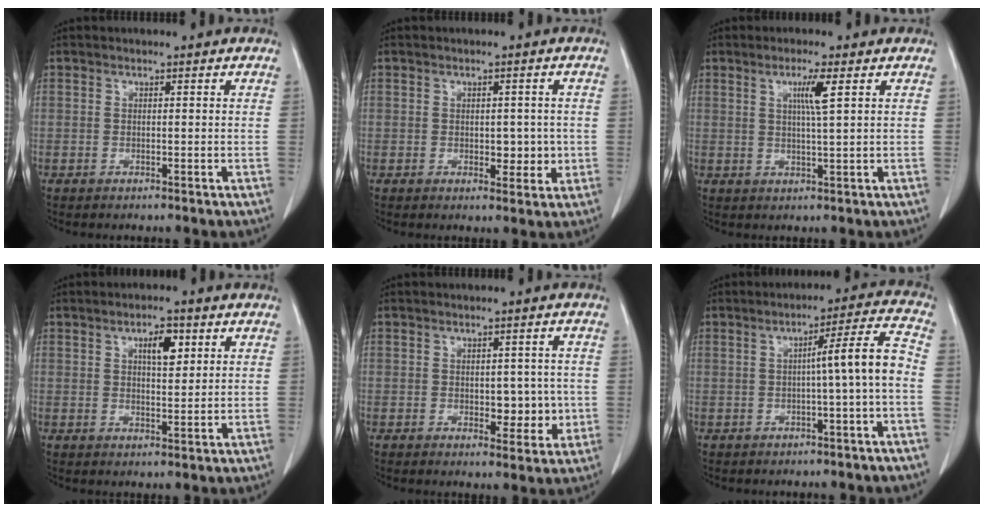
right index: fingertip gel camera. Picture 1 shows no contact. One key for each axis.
{"total": 3.6, "fx": -0.3, "fy": 2.2, "fz": 2.9, "tx": -0.025, "ty": 0.000, "tz": 0.002}
{"total": 4.0, "fx": 1.5, "fy": -0.5, "fz": 3.7, "tx": -0.070, "ty": -0.004, "tz": 0.026}
{"total": 4.6, "fx": 2.0, "fy": 1.7, "fz": 3.8, "tx": -0.062, "ty": 0.002, "tz": 0.032}
{"total": 4.9, "fx": -0.3, "fy": 3.0, "fz": 3.9, "tx": -0.035, "ty": 0.002, "tz": 0.003}
{"total": 6.8, "fx": -1.1, "fy": -0.9, "fz": 6.7, "tx": -0.097, "ty": 0.017, "tz": -0.015}